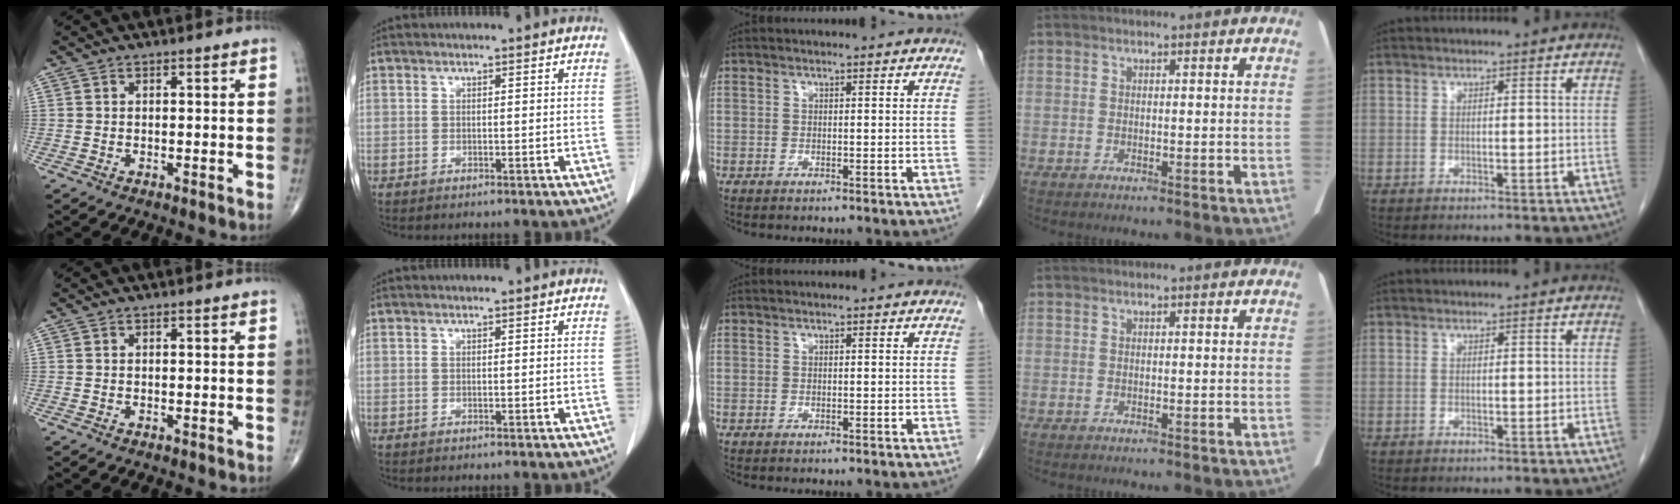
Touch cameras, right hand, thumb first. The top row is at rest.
{}